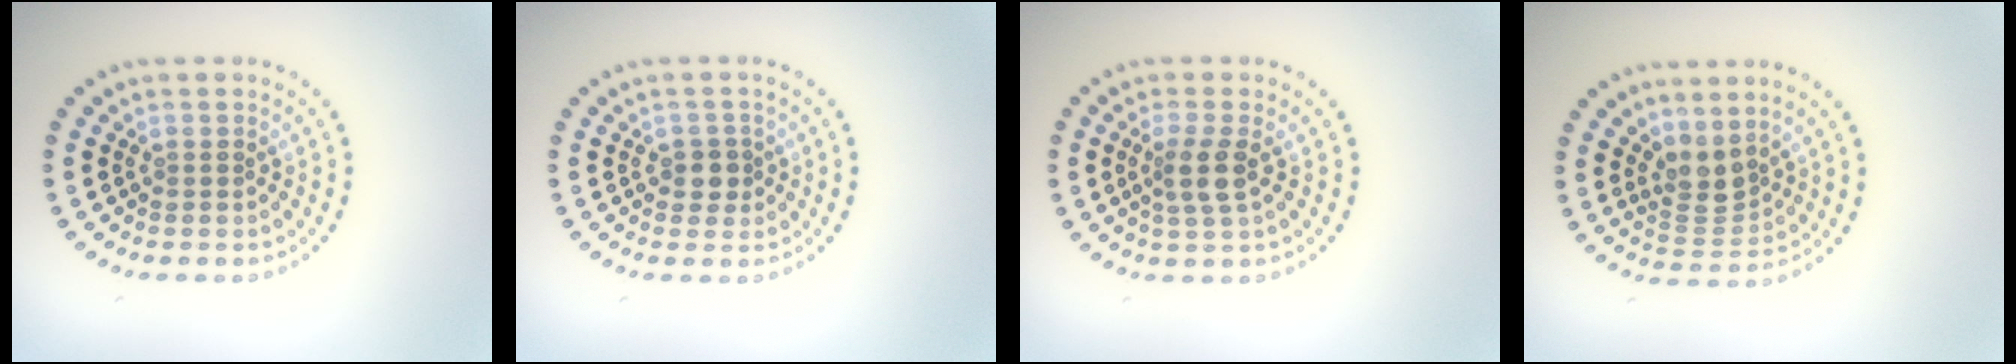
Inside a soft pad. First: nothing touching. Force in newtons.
{"total": 1.6, "press": 1.5, "slide": 0.7}
{"total": 2.3, "press": 2.0, "slide": 1.2}
{"total": 2.7, "press": 2.0, "slide": 1.8}